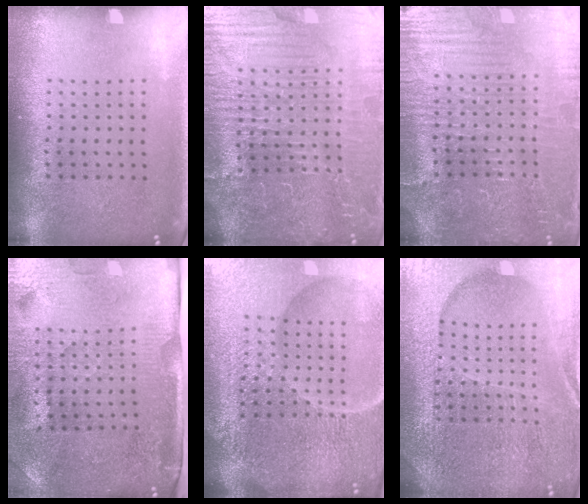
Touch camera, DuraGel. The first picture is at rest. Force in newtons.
{"total": 5.9, "press": 5.4, "slide": 2.4}
{"total": 4.4, "press": 4.2, "slide": 1.2}
{"total": 4.4, "press": 3.7, "slide": 2.4}
{"total": 7.0, "press": 6.2, "slide": 3.3}
{"total": 5.5, "press": 5.0, "slide": 2.4}